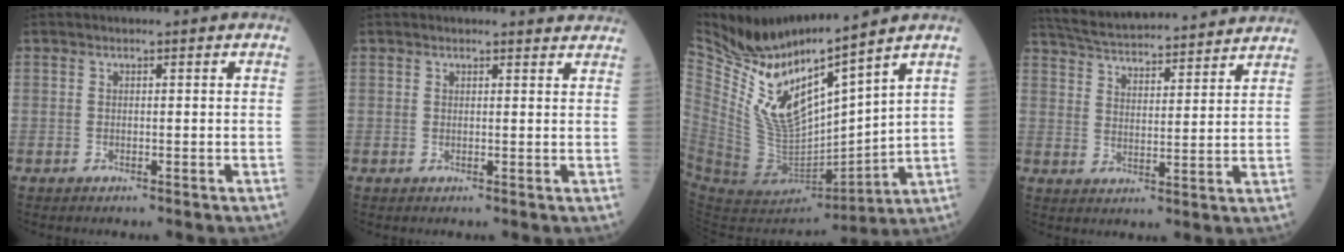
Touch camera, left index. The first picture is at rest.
{"total": 2.5, "force": [2.5, 0.4, -0.1], "torque": [-0.003, -0.007, 0.013]}
{"total": 14.9, "force": [12.1, 1.7, 8.6], "torque": [-0.168, -0.032, 0.250]}
{"total": 20.4, "force": [19.2, 1.9, 6.8], "torque": [-0.119, 0.026, 0.277]}